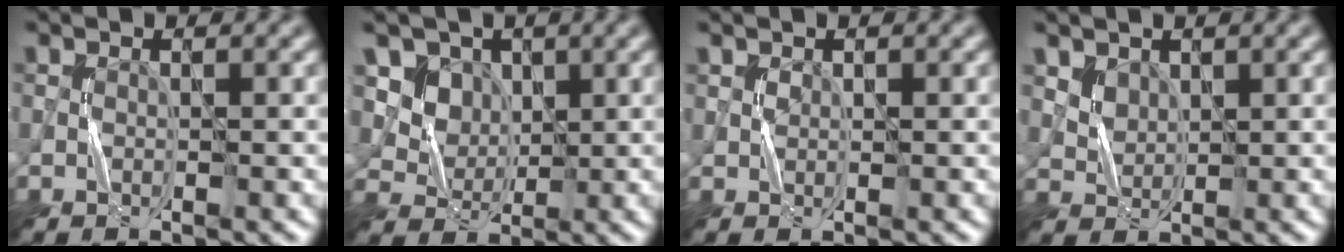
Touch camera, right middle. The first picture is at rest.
{"total": 6.6, "force": [3.0, 5.3, 2.6], "torque": [-0.064, -0.005, 0.061]}
{"total": 0.7, "force": [0.4, 0.5, 0.2], "torque": [-0.005, 0.001, 0.012]}
{"total": 2.3, "force": [1.5, 1.6, 0.8], "torque": [-0.028, -0.010, 0.050]}